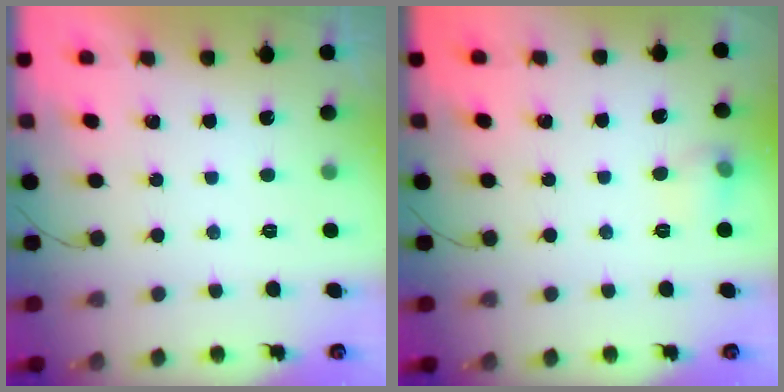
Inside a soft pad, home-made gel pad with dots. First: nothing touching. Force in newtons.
{"total": 6.6, "press": 6.4, "slide": 1.5}